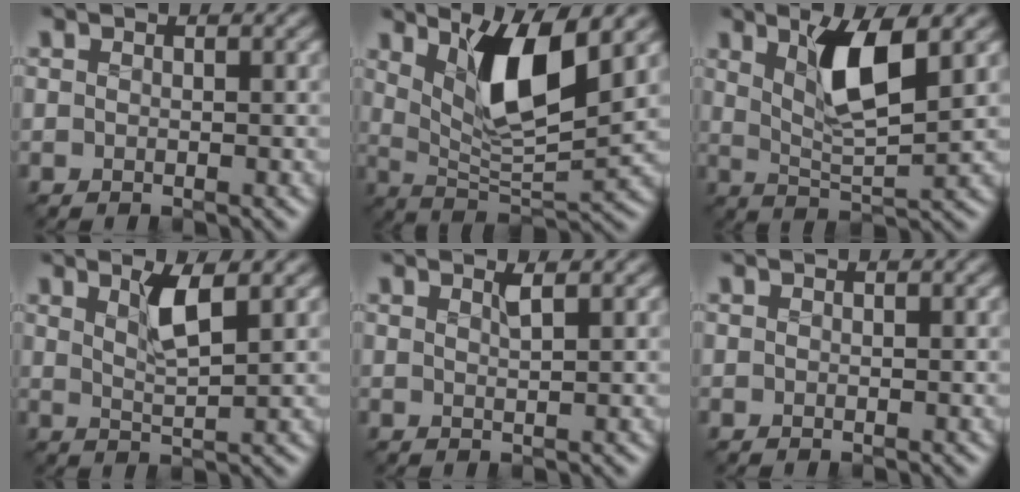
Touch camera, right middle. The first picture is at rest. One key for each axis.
{"total": 7.2, "fx": 3.2, "fy": 2.0, "fz": 6.1, "tx": -0.111, "ty": -0.015, "tz": 0.058}
{"total": 5.6, "fx": 2.1, "fy": 1.5, "fz": 4.9, "tx": -0.098, "ty": -0.009, "tz": 0.038}
{"total": 2.9, "fx": 1.3, "fy": 0.5, "fz": 2.5, "tx": -0.050, "ty": -0.005, "tz": 0.024}
{"total": 1.0, "fx": 0.6, "fy": 0.1, "fz": 0.8, "tx": -0.016, "ty": 0.000, "tz": 0.007}
{"total": 0.0}